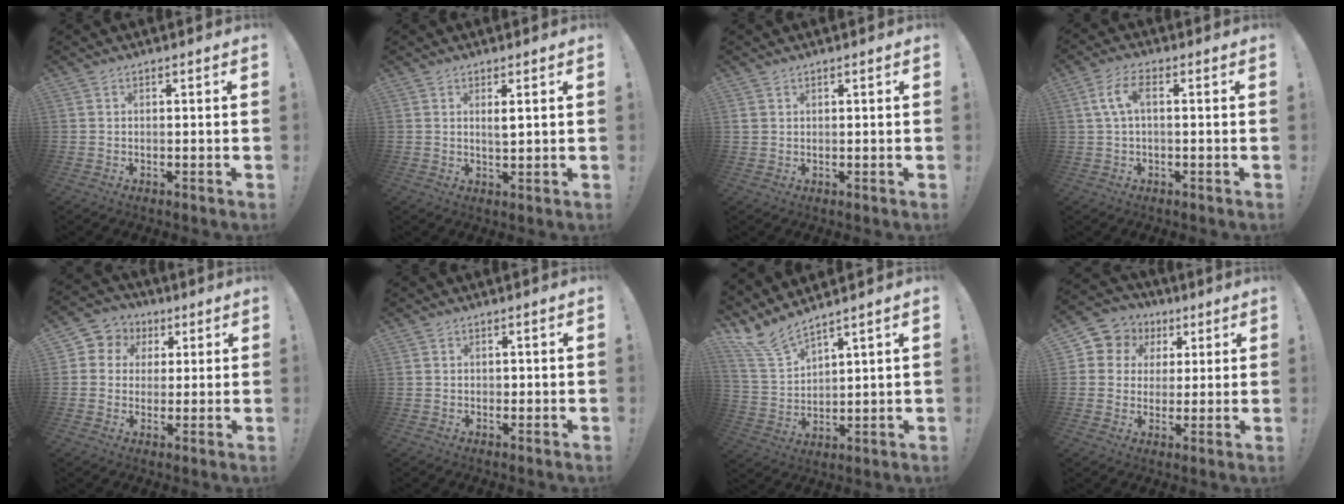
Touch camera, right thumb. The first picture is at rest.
{"total": 2.2, "force": [0.9, 0.4, 2.0], "torque": [-0.033, -0.005, 0.012]}
{"total": 1.6, "force": [0.9, 1.2, 0.6], "torque": [-0.009, 0.001, 0.018]}
{"total": 6.8, "force": [1.0, 2.7, 6.2], "torque": [-0.127, 0.006, 0.017]}
{"total": 6.8, "force": [1.0, 6.4, 1.8], "torque": [-0.027, -0.001, 0.024]}
{"total": 0.7, "force": [0.0, 0.7, 0.1], "torque": [0.001, 0.002, -0.002]}
{"total": 8.9, "force": [7.9, 2.0, 3.6], "torque": [-0.090, -0.049, 0.152]}
{"total": 8.2, "force": [2.4, 7.6, 2.1], "torque": [-0.034, -0.013, 0.051]}